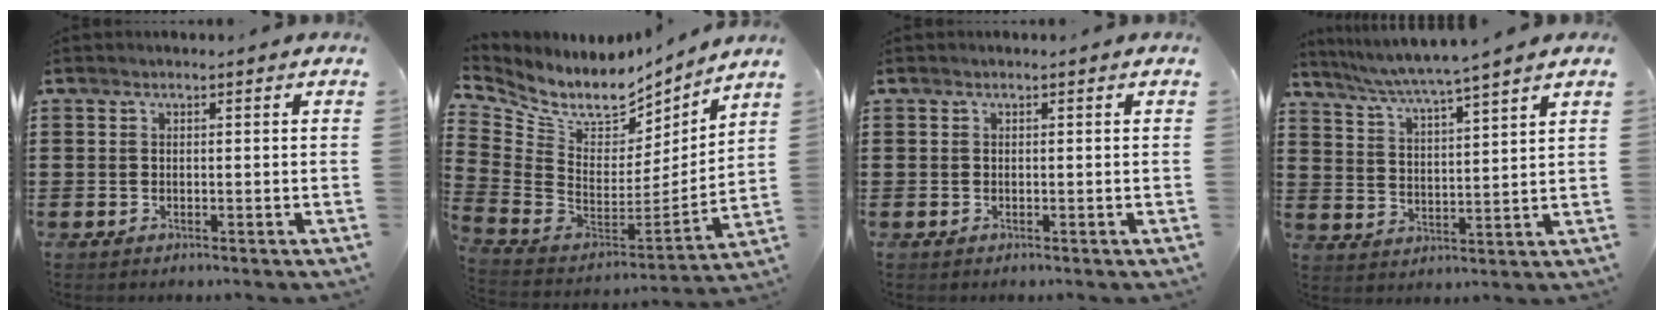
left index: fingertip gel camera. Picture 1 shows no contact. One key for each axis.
{"total": 8.5, "fx": 6.6, "fy": 3.9, "fz": 3.7, "tx": -0.093, "ty": -0.060, "tz": 0.114}
{"total": 0.0}
{"total": 4.6, "fx": 4.2, "fy": -0.9, "fz": 1.6, "tx": -0.050, "ty": -0.030, "tz": 0.068}